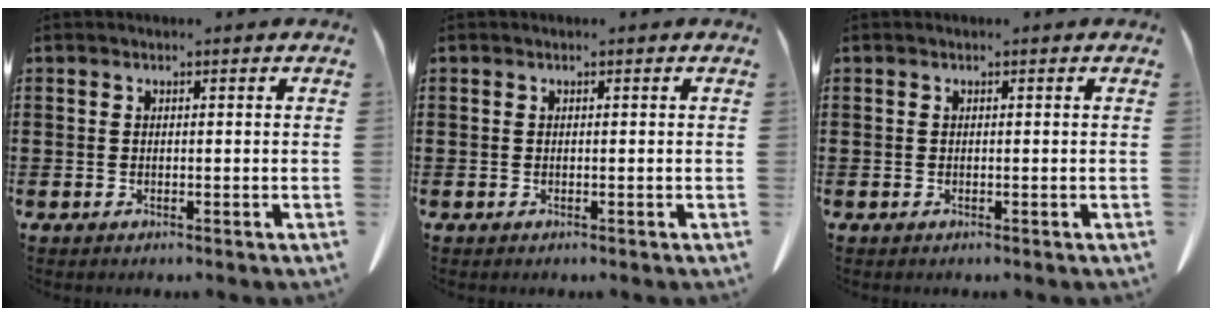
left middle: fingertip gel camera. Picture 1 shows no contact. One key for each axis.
{"total": 0.0}
{"total": 0.0}